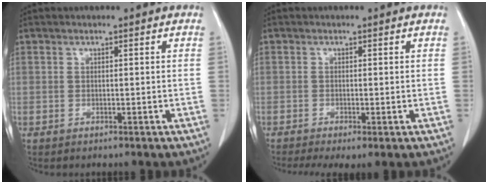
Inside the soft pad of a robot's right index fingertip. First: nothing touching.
{"total": 4.2, "force": [-2.3, 1.3, 3.2], "torque": [-0.055, -0.013, -0.041]}